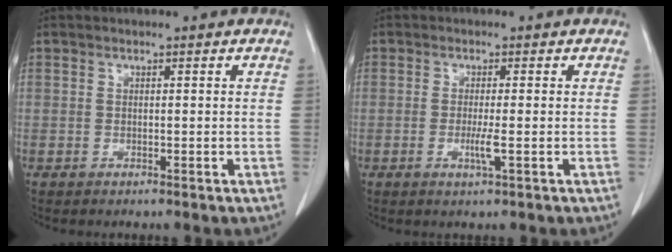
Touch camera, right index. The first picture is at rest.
{"total": 2.6, "force": [-0.6, -0.1, 2.5], "torque": [-0.050, -0.007, -0.011]}